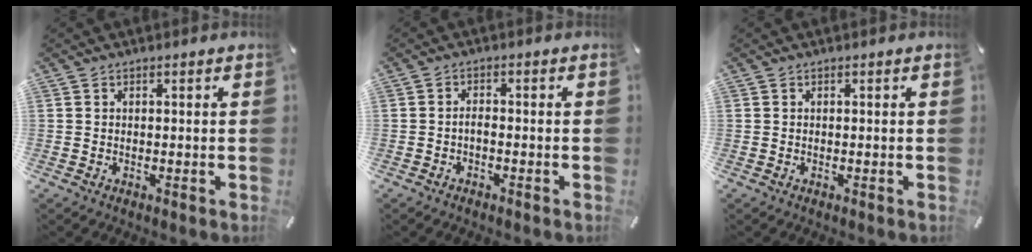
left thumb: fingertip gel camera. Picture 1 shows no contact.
{"total": 1.9, "force": [-1.1, 0.9, 1.3], "torque": [-0.025, 0.006, -0.021]}
{"total": 0.0}